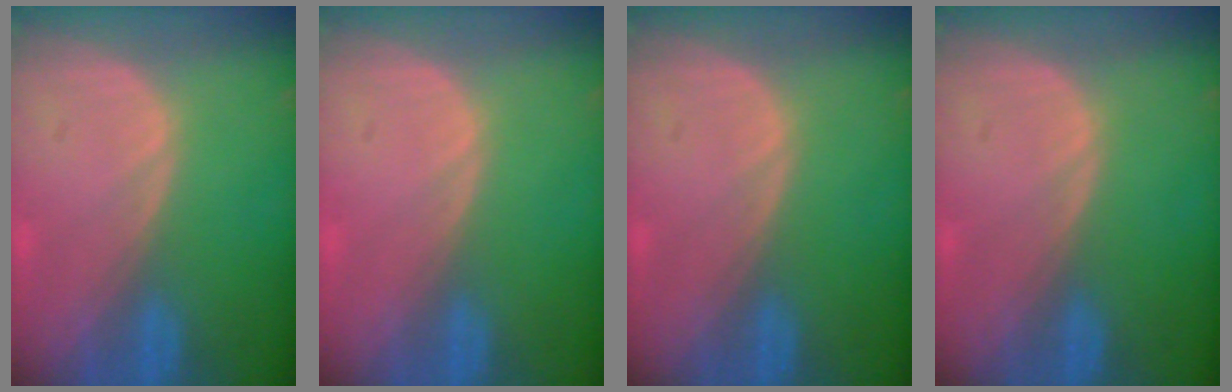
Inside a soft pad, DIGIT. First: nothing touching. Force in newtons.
{"total": 0.0}
{"total": 0.0}
{"total": 0.0}